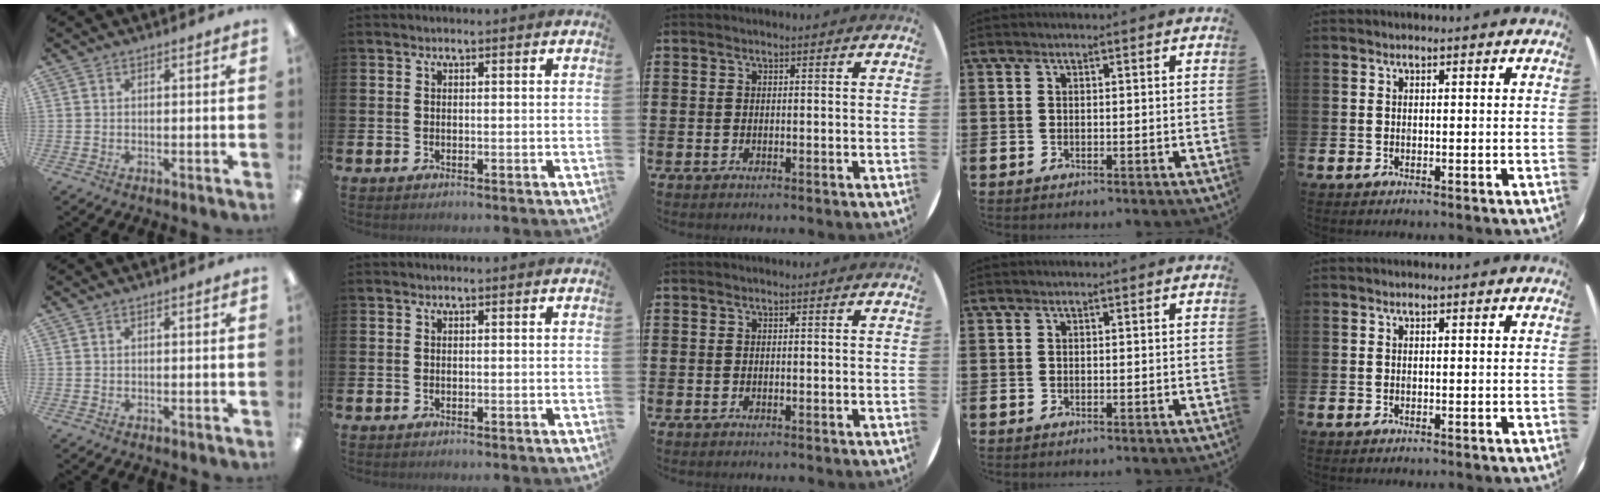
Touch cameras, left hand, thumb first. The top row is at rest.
{}